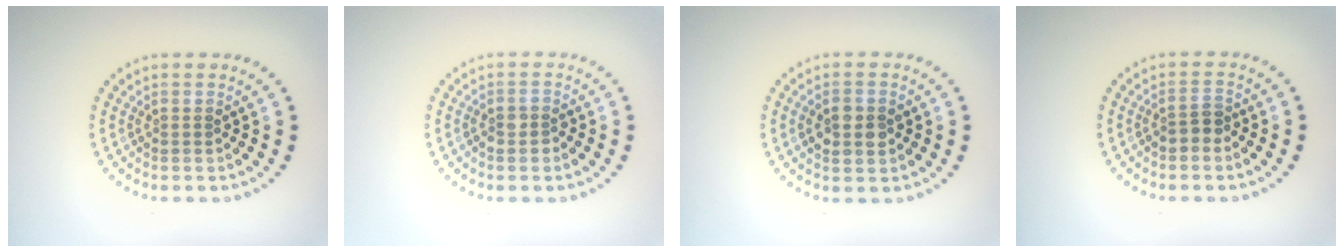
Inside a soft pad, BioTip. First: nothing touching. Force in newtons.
{"total": 1.5, "press": 1.3, "slide": 0.7}
{"total": 2.9, "press": 2.9, "slide": 0.1}
{"total": 1.7, "press": 1.5, "slide": 0.7}